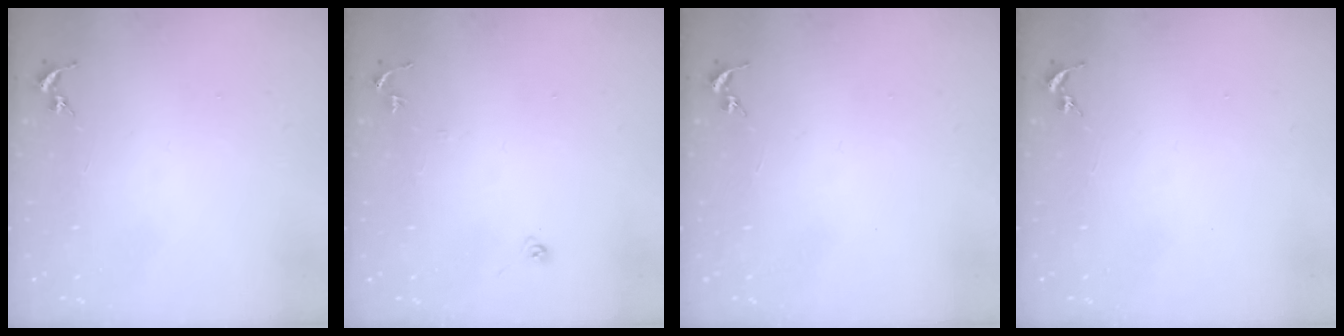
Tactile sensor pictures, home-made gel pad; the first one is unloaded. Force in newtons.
{"total": 6.2, "press": 6.1, "slide": 0.5}
{"total": 0.0}
{"total": 0.0}